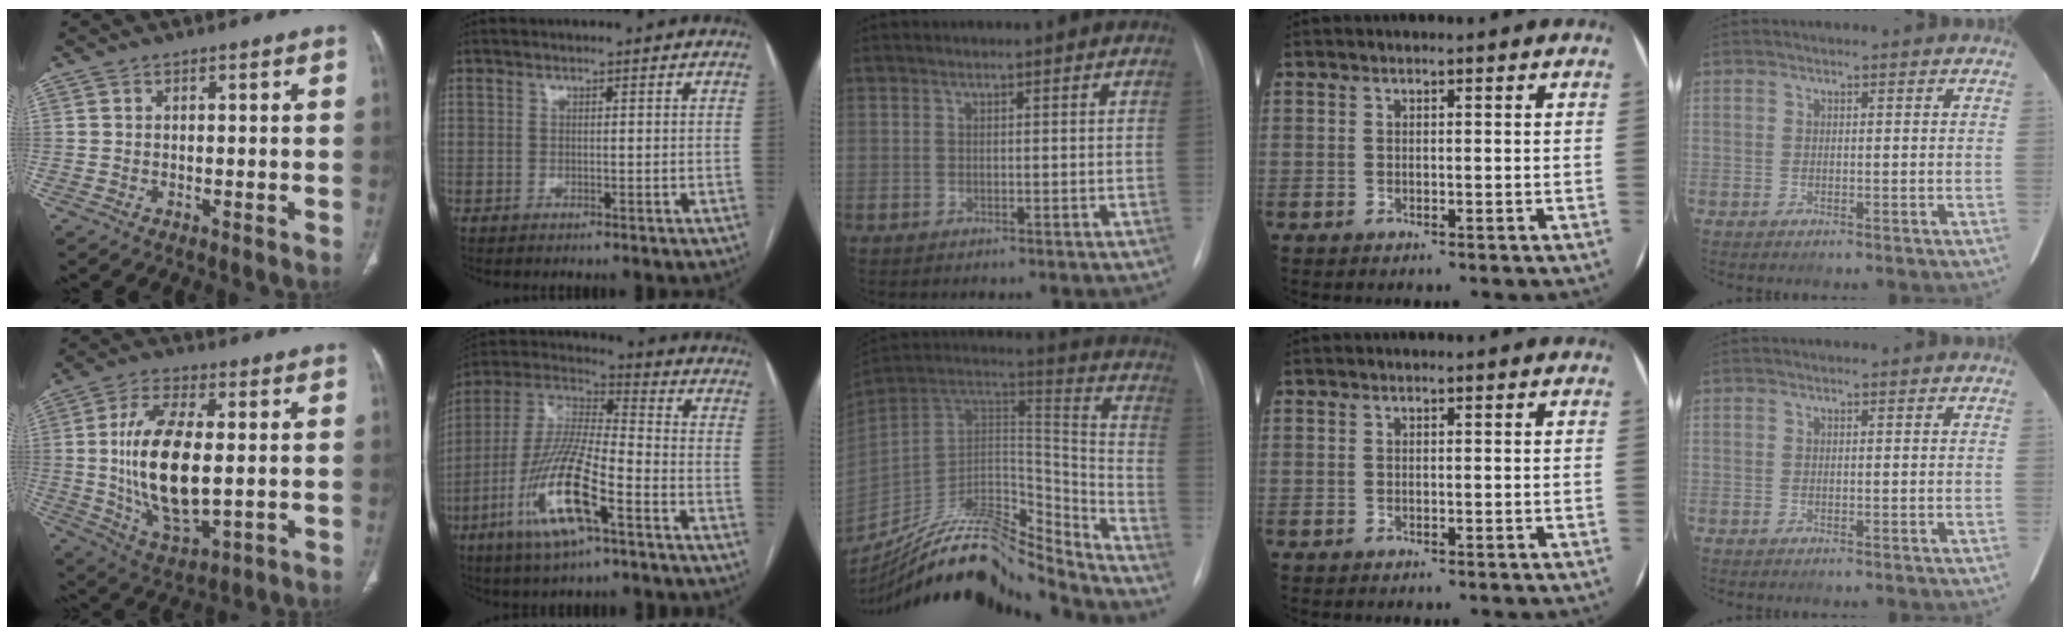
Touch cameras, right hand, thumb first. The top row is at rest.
{"thumb": {"total": 17.1, "force": [0.2, 7.8, 15.2], "torque": [-0.288, -0.014, 0.013]}, "index": {"total": 16.5, "force": [-7.5, 3.0, 14.4], "torque": [-0.303, -0.015, -0.136]}, "middle": {"total": 21.8, "force": [-19.9, 3.4, 8.3], "torque": [-0.157, 0.037, -0.339]}}